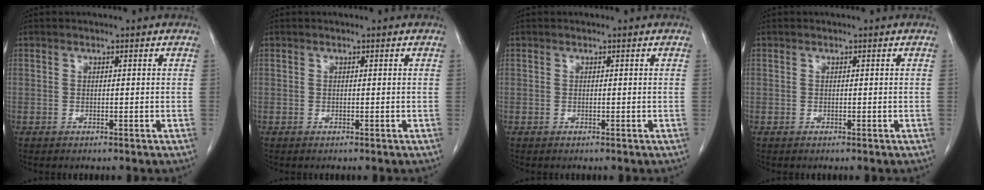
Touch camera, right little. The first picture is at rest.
{"total": 0.0}
{"total": 0.0}
{"total": 0.0}